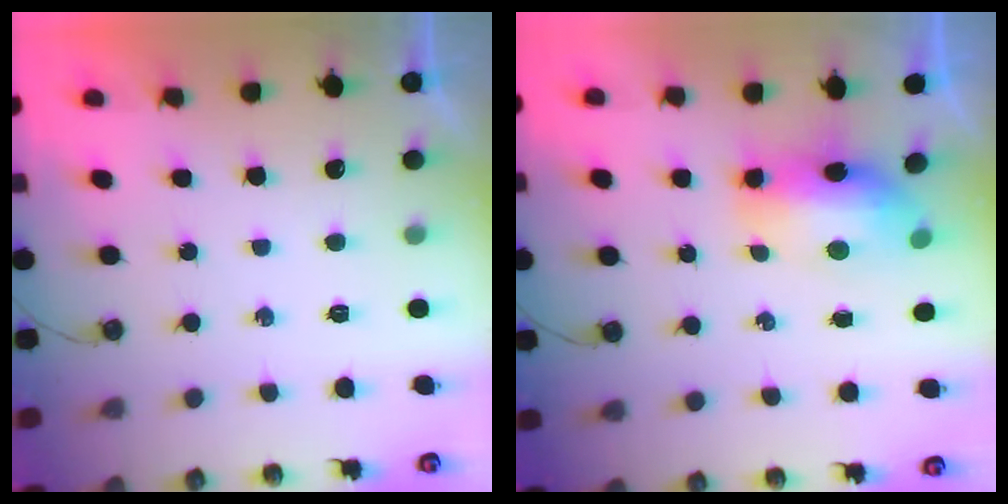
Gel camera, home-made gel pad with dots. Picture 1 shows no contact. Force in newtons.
{"total": 9.8, "press": 9.7, "slide": 1.9}